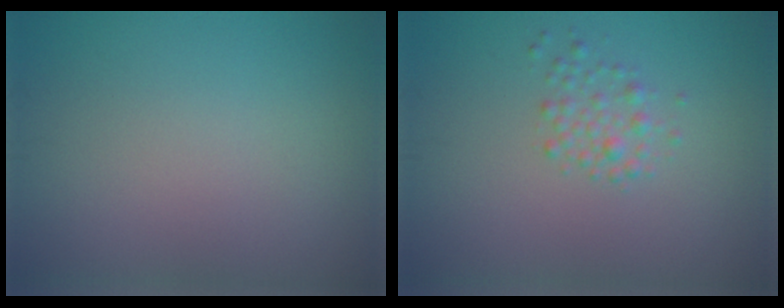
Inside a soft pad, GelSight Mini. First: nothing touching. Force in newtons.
{"total": 1.7, "press": 1.7, "slide": 0.1}